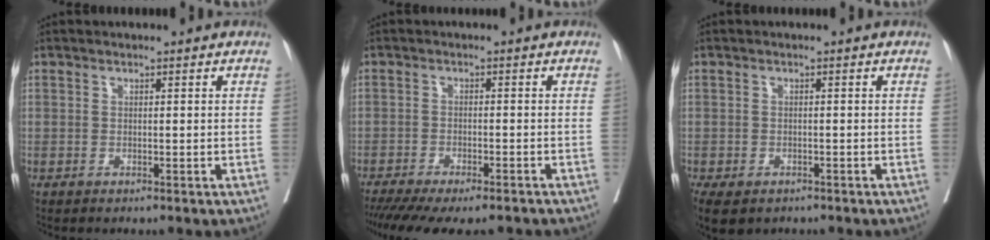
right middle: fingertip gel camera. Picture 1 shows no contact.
{"total": 14.4, "force": [-12.1, 3.4, 7.1], "torque": [-0.140, -0.026, -0.168]}
{"total": 9.1, "force": [-5.5, 5.7, 4.4], "torque": [-0.110, -0.017, -0.073]}